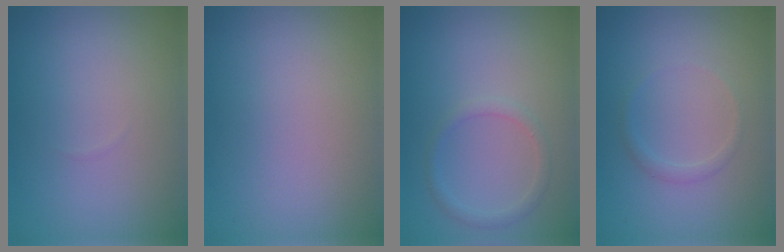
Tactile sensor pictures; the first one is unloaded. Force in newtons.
{"total": 0.0}
{"total": 1.3, "press": 1.3, "slide": 0.0}
{"total": 0.9, "press": 0.9, "slide": 0.0}